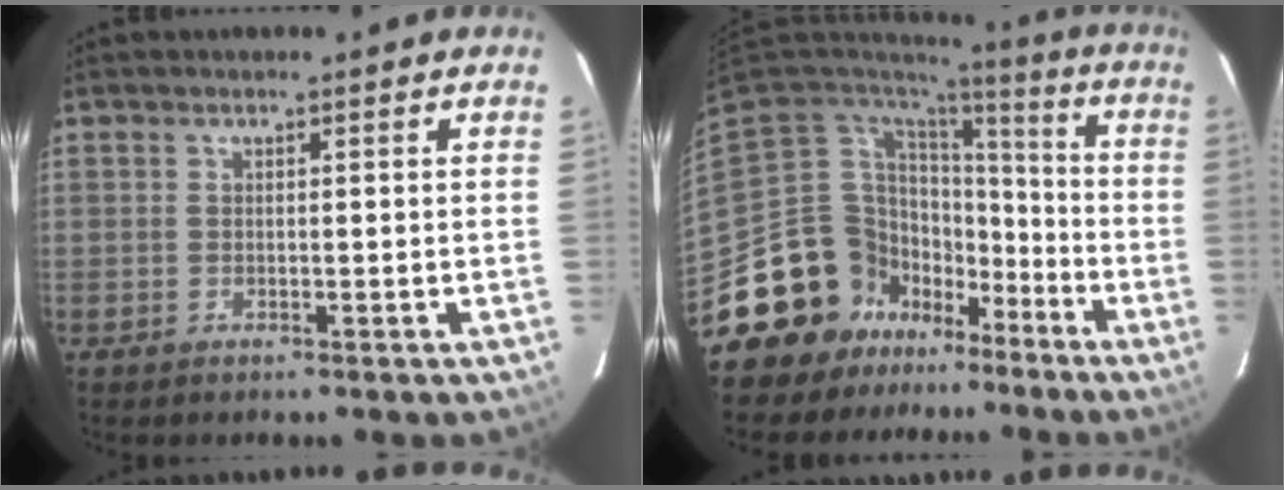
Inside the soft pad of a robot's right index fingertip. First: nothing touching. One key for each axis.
{"total": 15.9, "fx": -11.0, "fy": 11.4, "fz": 1.9, "tx": -0.067, "ty": 0.048, "tz": -0.187}